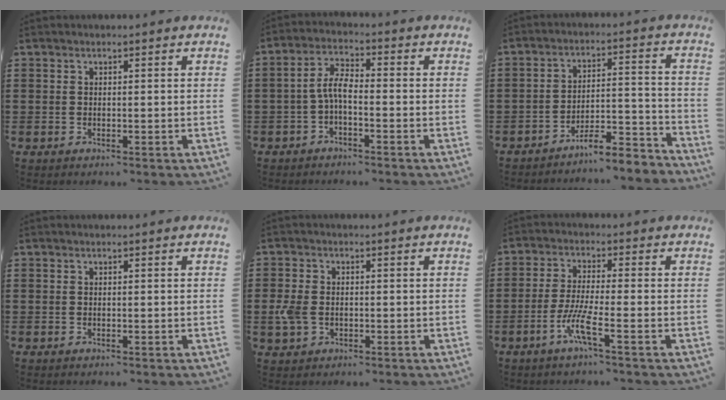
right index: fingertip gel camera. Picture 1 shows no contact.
{"total": 4.3, "force": [-1.2, 1.5, 3.8], "torque": [-0.084, 0.006, -0.028]}
{"total": 6.3, "force": [-6.0, 0.4, 2.0], "torque": [-0.029, 0.008, -0.114]}
{"total": 0.0}
{"total": 3.5, "force": [-0.7, 2.5, 2.3], "torque": [-0.066, -0.004, -0.018]}
{"total": 6.0, "force": [-2.9, 0.5, 5.2], "torque": [-0.113, -0.012, -0.060]}